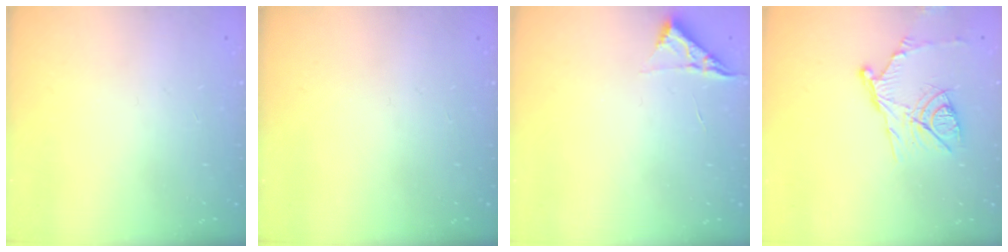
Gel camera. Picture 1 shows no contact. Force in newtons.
{"total": 0.0}
{"total": 5.1, "press": 5.0, "slide": 0.7}
{"total": 12.8, "press": 12.8, "slide": 0.8}